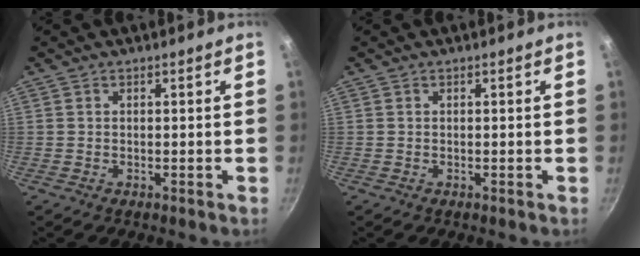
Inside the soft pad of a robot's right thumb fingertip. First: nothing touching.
{"total": 0.0}